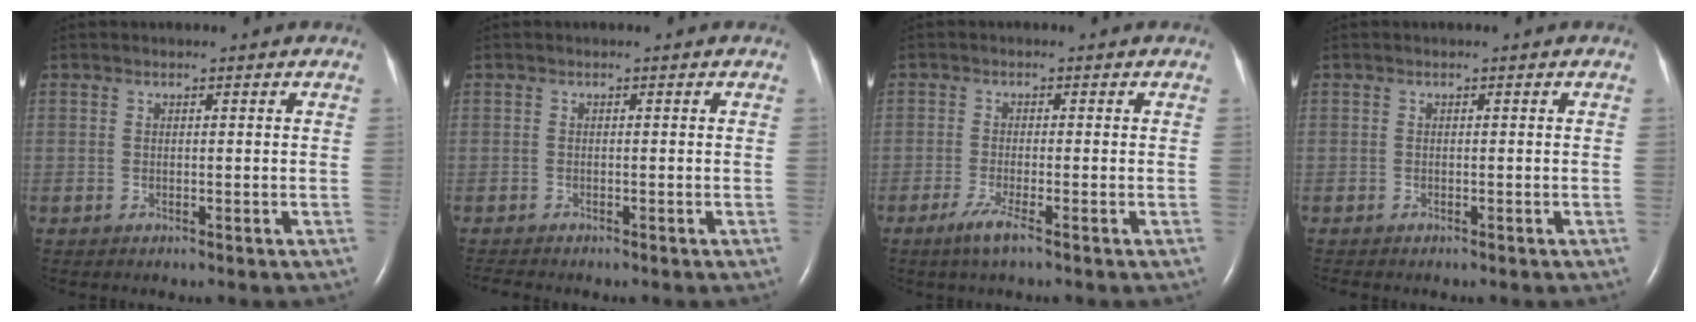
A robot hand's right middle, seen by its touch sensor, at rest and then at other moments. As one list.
[{"total": 1.9, "force": [-1.7, 0.2, 0.7], "torque": [-0.015, -0.005, -0.024]}, {"total": 3.0, "force": [-1.9, -0.1, 2.3], "torque": [-0.056, -0.010, -0.040]}, {"total": 0.8, "force": [-0.7, 0.2, 0.3], "torque": [-0.007, -0.001, -0.009]}]